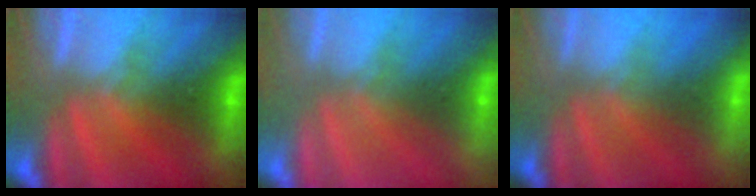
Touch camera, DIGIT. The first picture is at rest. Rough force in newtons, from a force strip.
{"total": 2.9}
{"total": 2.6}